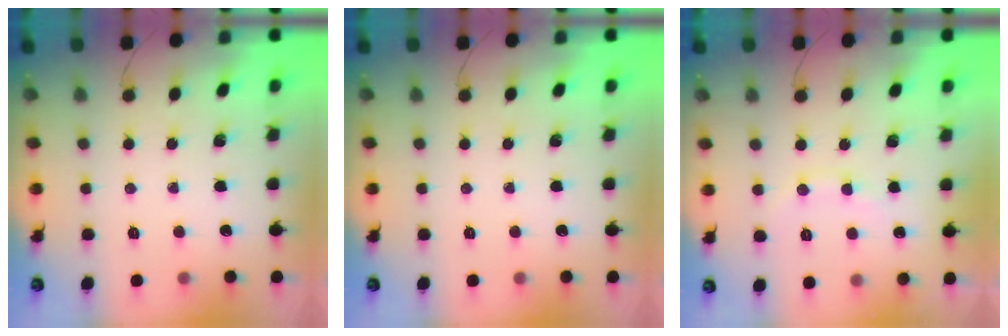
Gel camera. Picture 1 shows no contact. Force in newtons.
{"total": 0.0}
{"total": 8.4, "press": 8.3, "slide": 1.4}